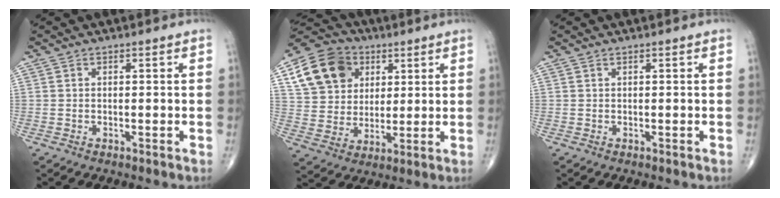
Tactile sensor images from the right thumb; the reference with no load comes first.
{"total": 15.3, "force": [6.0, 12.1, 7.1], "torque": [-0.108, -0.003, 0.106]}
{"total": 0.0}